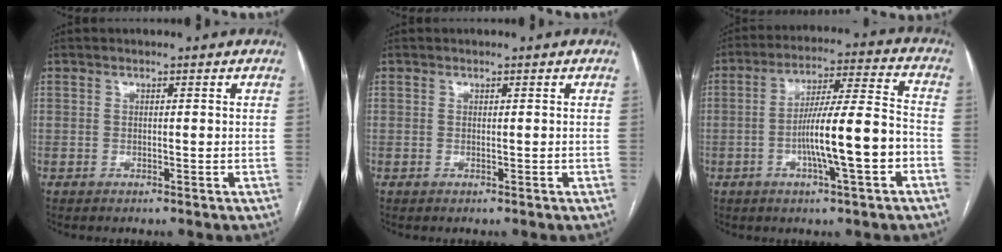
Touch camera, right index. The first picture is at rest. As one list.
[{"total": 0.0}, {"total": 12.7, "force": [-3.8, 0.6, 12.1], "torque": [-0.208, 0.011, -0.063]}]